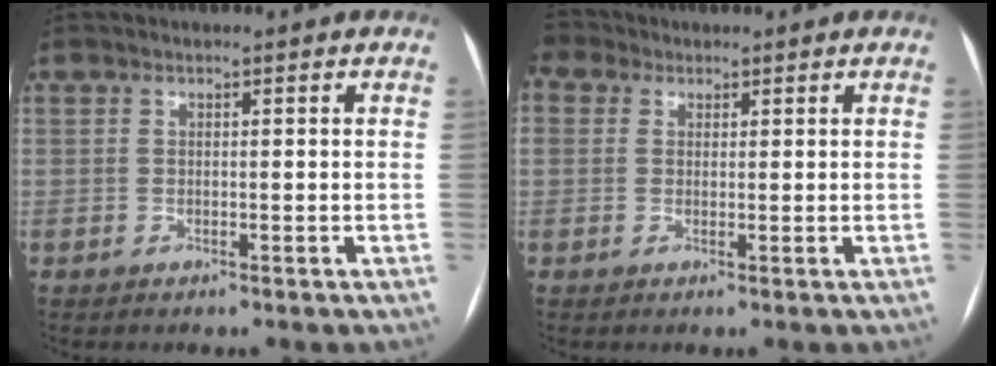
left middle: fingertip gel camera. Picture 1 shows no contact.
{"total": 4.7, "force": [2.4, 3.7, 1.6], "torque": [-0.049, 0.033, 0.050]}